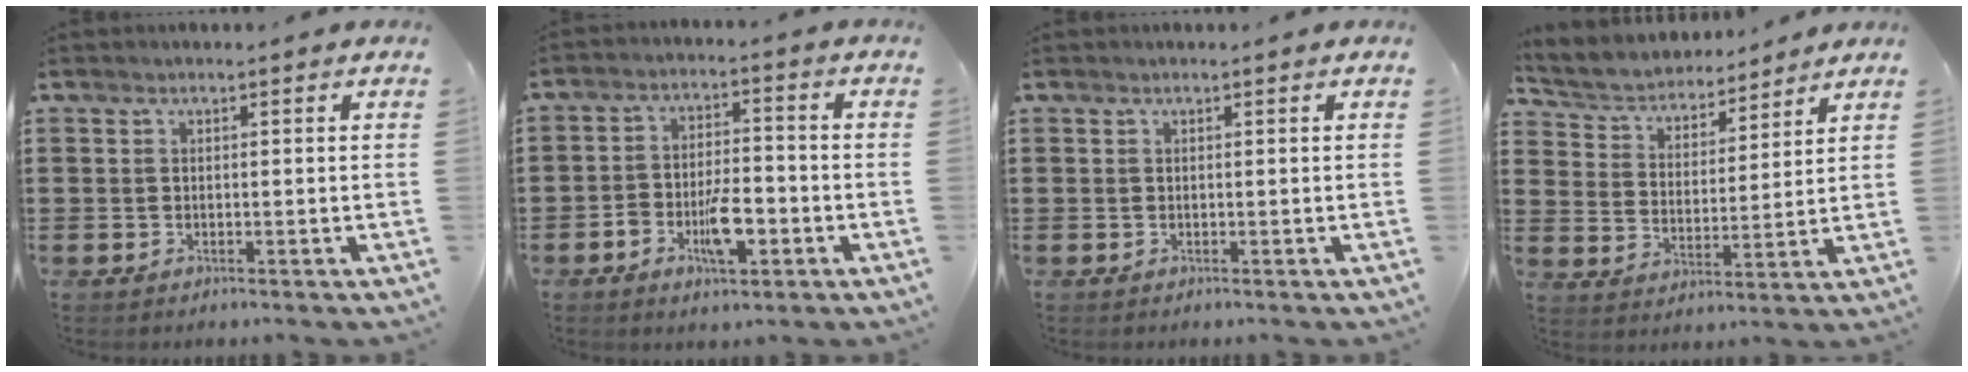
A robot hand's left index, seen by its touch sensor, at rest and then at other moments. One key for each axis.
{"total": 7.1, "fx": -3.0, "fy": 3.0, "fz": 5.7, "tx": -0.110, "ty": 0.004, "tz": -0.056}
{"total": 0.0}
{"total": 4.5, "fx": 4.4, "fy": 1.1, "fz": 0.2, "tx": -0.032, "ty": -0.028, "tz": 0.070}